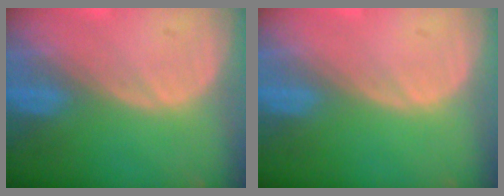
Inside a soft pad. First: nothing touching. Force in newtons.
{"total": 0.0}